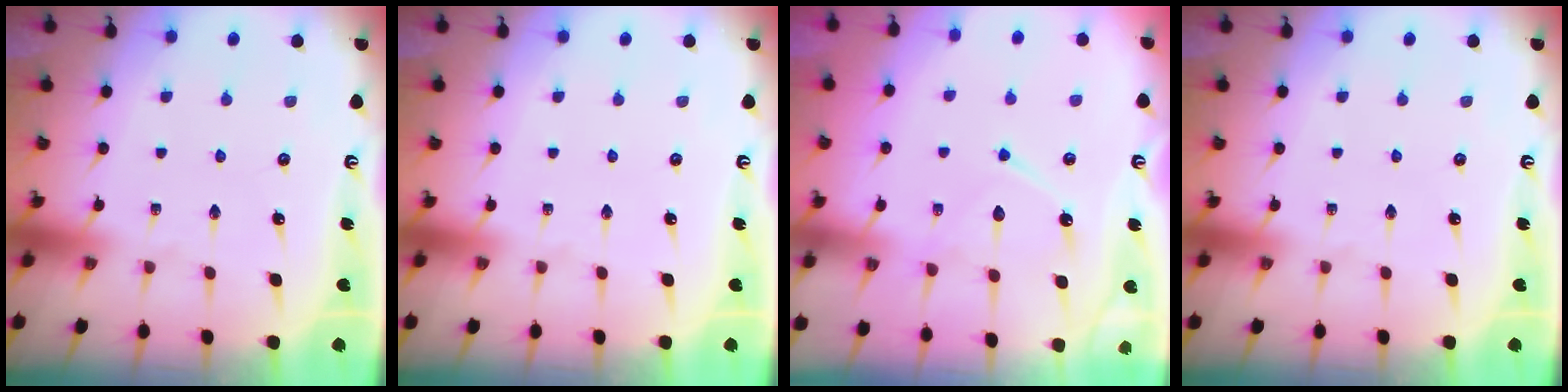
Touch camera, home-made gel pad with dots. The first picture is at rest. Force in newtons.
{"total": 0.0}
{"total": 10.8, "press": 10.7, "slide": 1.0}
{"total": 0.0}